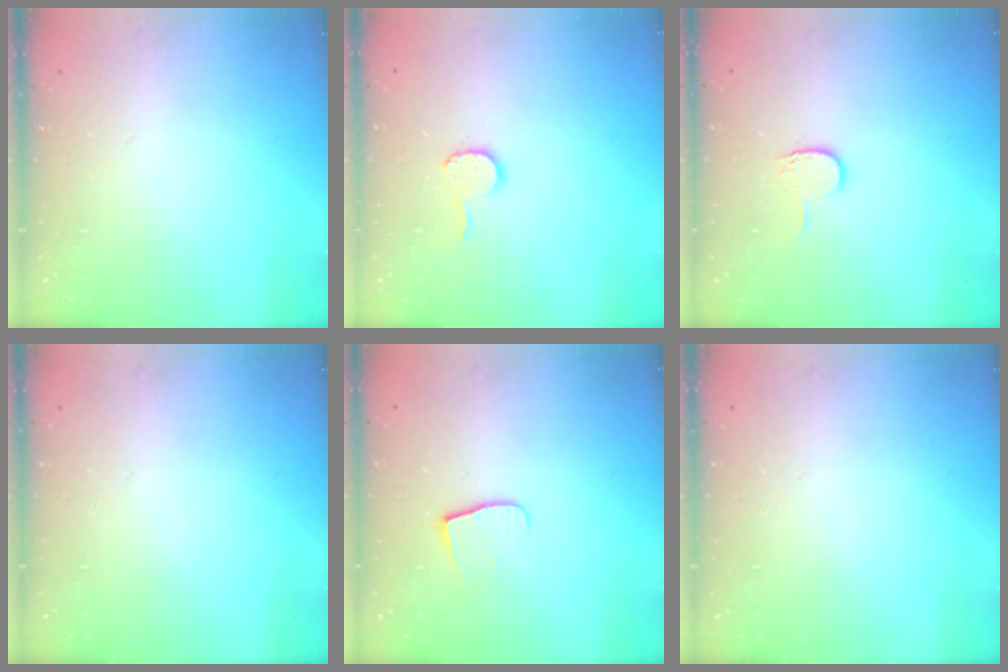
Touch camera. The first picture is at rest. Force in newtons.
{"total": 6.4, "press": 6.4, "slide": 0.6}
{"total": 3.9, "press": 3.9, "slide": 0.5}
{"total": 0.0}
{"total": 5.4, "press": 5.4, "slide": 0.5}
{"total": 0.0}